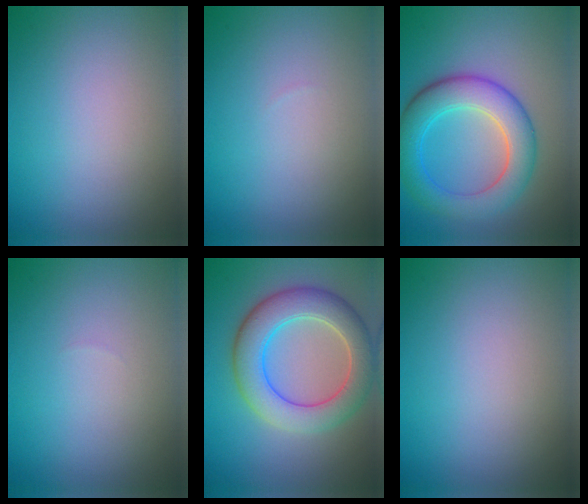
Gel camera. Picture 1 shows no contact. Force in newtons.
{"total": 0.0}
{"total": 6.6, "press": 6.6, "slide": 0.1}
{"total": 0.0}
{"total": 7.0, "press": 7.0, "slide": 0.1}
{"total": 0.0}